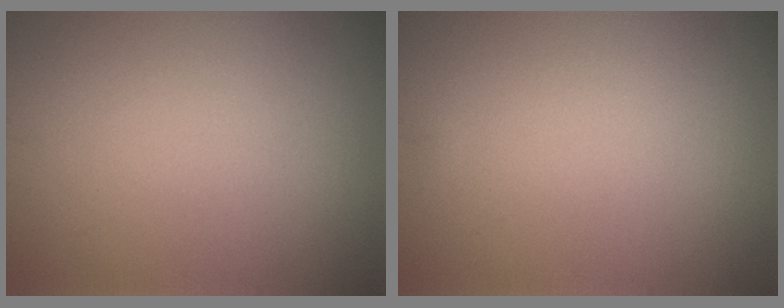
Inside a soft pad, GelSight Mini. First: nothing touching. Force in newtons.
{"total": 0.0}